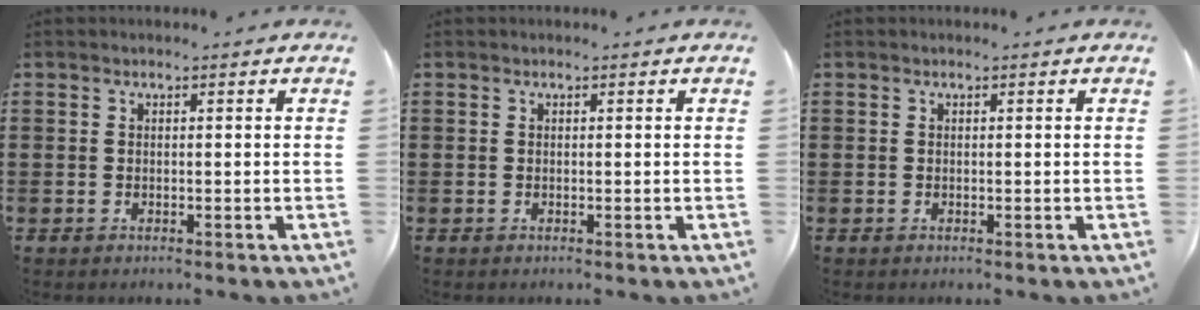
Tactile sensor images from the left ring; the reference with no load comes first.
{"total": 0.0}
{"total": 0.0}